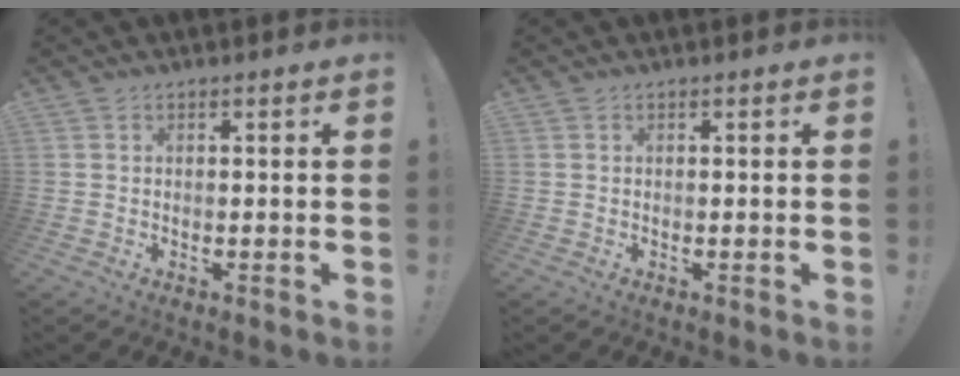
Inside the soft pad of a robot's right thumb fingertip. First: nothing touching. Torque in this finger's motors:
{"motor_torque": [-0.04, 0.04, 0.00, 0.00, 0.00]}